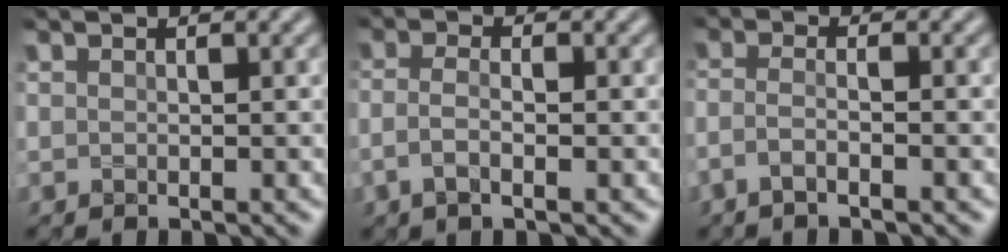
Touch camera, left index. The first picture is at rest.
{"total": 2.4, "force": [-0.7, 0.8, 2.1], "torque": [-0.042, -0.001, -0.020]}
{"total": 2.3, "force": [-1.3, 0.7, 1.8], "torque": [-0.029, -0.004, -0.038]}